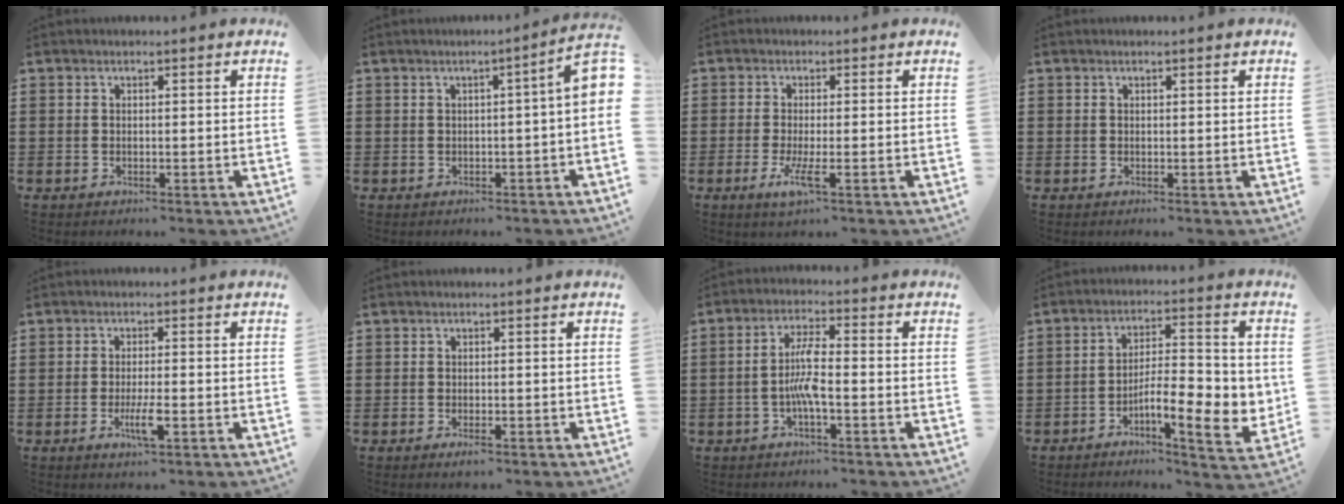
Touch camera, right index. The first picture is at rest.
{"total": 3.0, "force": [0.0, 0.1, 3.0], "torque": [-0.053, 0.000, -0.001]}
{"total": 4.1, "force": [-1.6, 0.4, 3.8], "torque": [-0.082, -0.018, -0.031]}
{"total": 0.0}
{"total": 4.2, "force": [-1.5, 0.7, 3.9], "torque": [-0.078, -0.009, -0.029]}
{"total": 1.1, "force": [-0.7, 0.2, 0.9], "torque": [-0.017, -0.006, -0.010]}
{"total": 5.7, "force": [-1.4, 1.2, 5.4], "torque": [-0.116, 0.000, -0.034]}
{"total": 9.1, "force": [-2.5, 2.7, 8.3], "torque": [-0.122, -0.007, -0.043]}